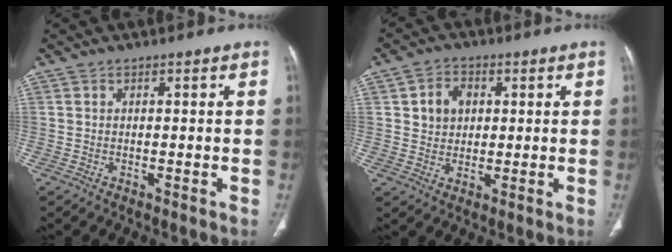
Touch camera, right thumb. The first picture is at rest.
{"total": 6.1, "force": [1.6, 5.0, 3.1], "torque": [-0.026, -0.004, 0.028]}